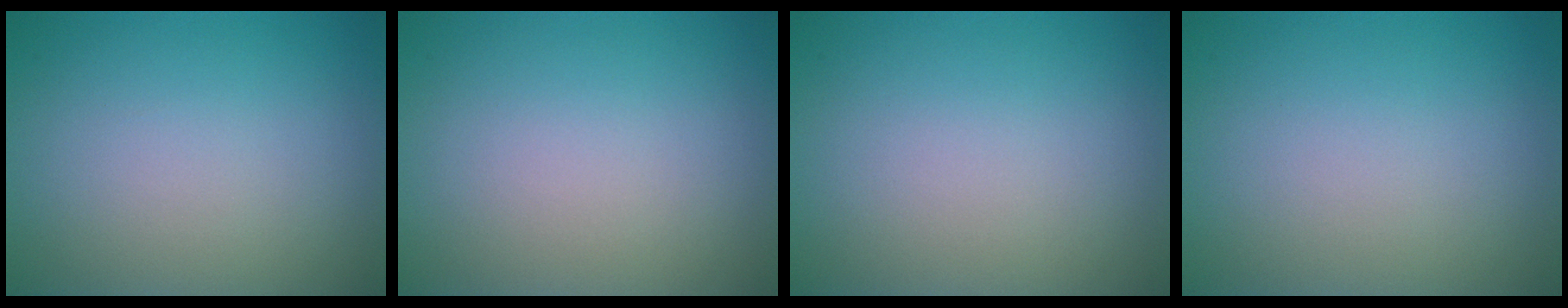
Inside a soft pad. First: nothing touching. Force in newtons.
{"total": 0.0}
{"total": 0.0}
{"total": 0.0}